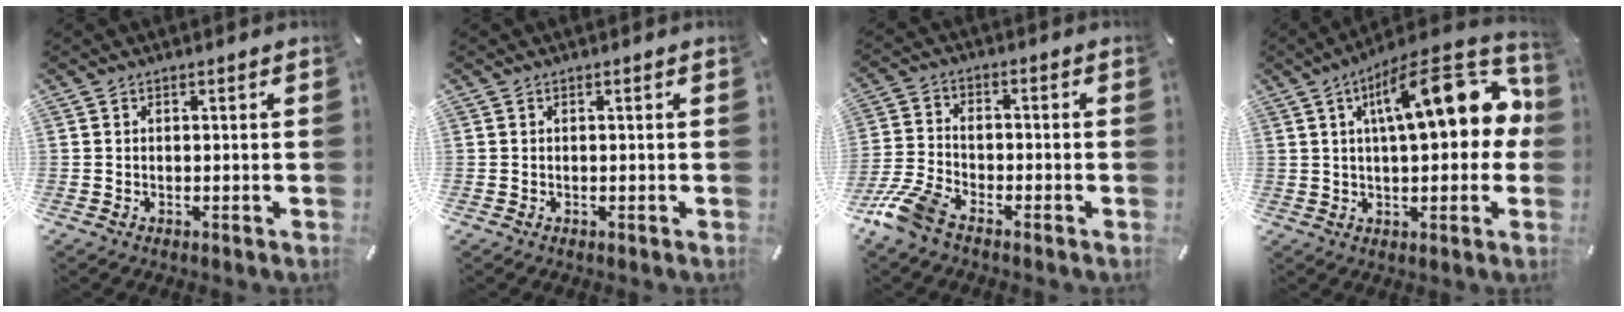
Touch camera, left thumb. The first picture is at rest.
{"total": 0.0}
{"total": 8.5, "force": [-6.2, 3.5, 4.5], "torque": [-0.115, 0.015, -0.123]}
{"total": 18.7, "force": [4.2, 7.1, 16.7], "torque": [-0.243, -0.005, 0.064]}